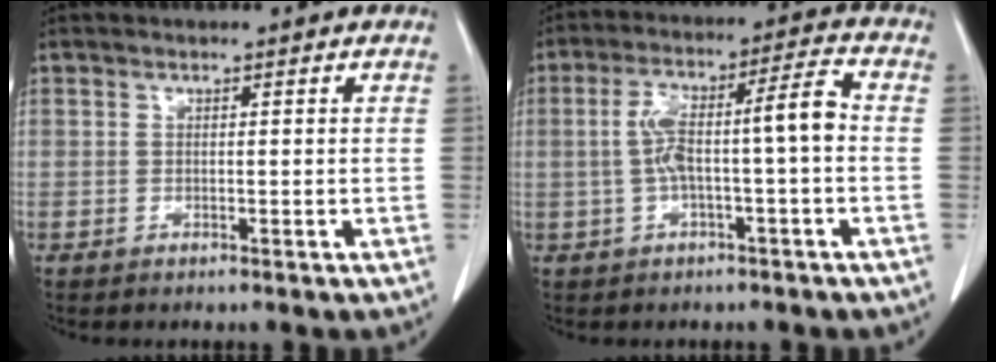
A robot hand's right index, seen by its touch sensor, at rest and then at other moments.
{"total": 9.1, "force": [-0.6, 1.3, 9.0], "torque": [-0.165, 0.038, -0.010]}